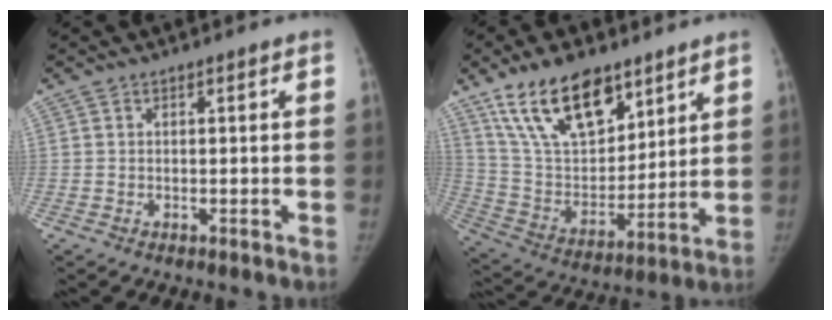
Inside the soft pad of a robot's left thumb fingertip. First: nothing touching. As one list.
[{"total": 19.3, "force": [12.5, 9.6, 11.1], "torque": [-0.151, -0.055, 0.238]}]